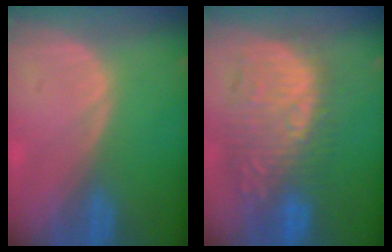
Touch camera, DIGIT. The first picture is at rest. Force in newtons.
{"total": 11.2, "press": 10.8, "slide": 3.1}